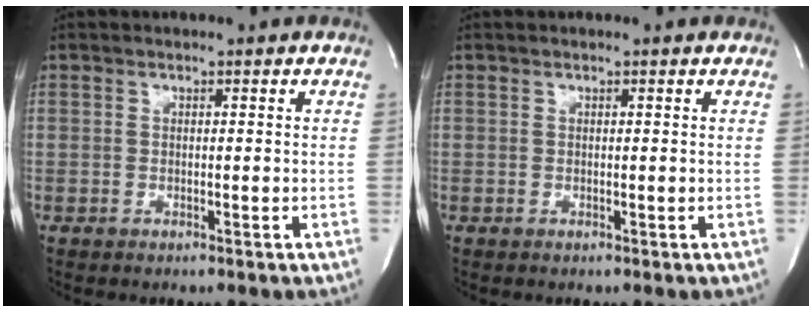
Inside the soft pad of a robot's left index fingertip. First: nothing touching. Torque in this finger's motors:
{"motor_torque": [0.07, -0.09, -0.10, -0.04]}